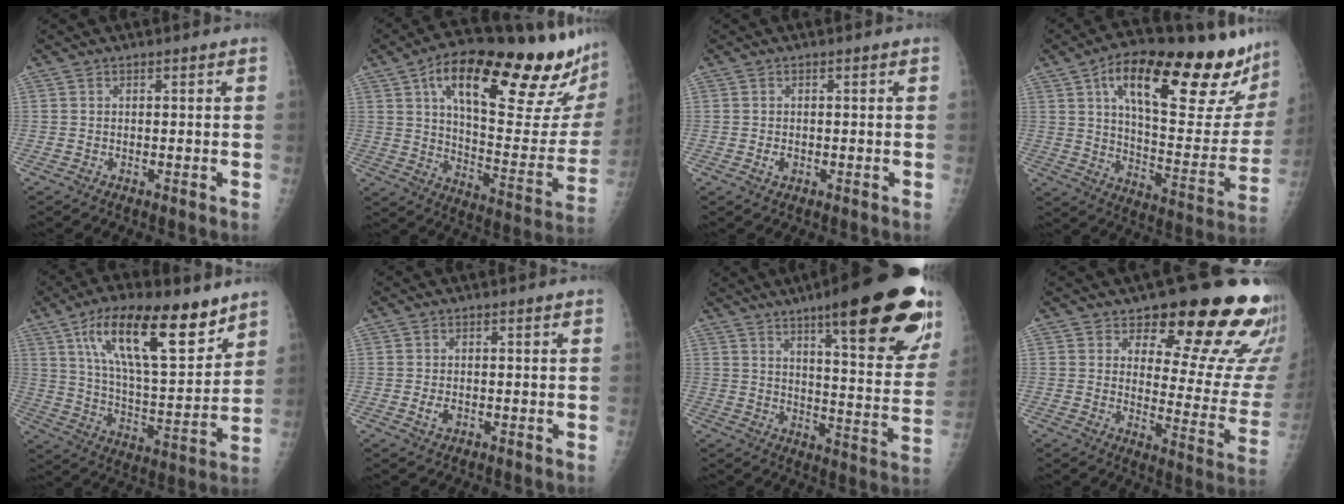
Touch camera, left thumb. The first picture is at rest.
{"total": 31.1, "force": [18.8, 8.5, 23.2], "torque": [-0.311, -0.049, 0.283]}
{"total": 1.2, "force": [-0.2, 0.9, 0.8], "torque": [-0.011, -0.001, -0.001]}
{"total": 29.3, "force": [17.7, 9.2, 21.5], "torque": [-0.282, -0.047, 0.267]}
{"total": 21.6, "force": [12.4, 7.6, 15.9], "torque": [-0.233, -0.055, 0.219]}
{"total": 1.8, "force": [-0.2, 1.2, 1.3], "torque": [-0.022, -0.002, -0.002]}
{"total": 26.0, "force": [15.7, 5.7, 20.0], "torque": [-0.242, -0.064, 0.215]}
{"total": 20.6, "force": [14.8, 7.0, 12.5], "torque": [-0.110, -0.102, 0.183]}